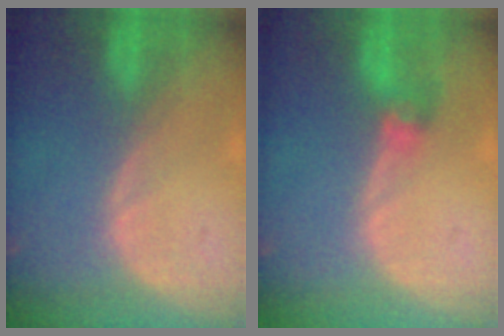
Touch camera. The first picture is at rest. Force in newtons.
{"total": 2.7, "press": 2.7, "slide": 0.3}